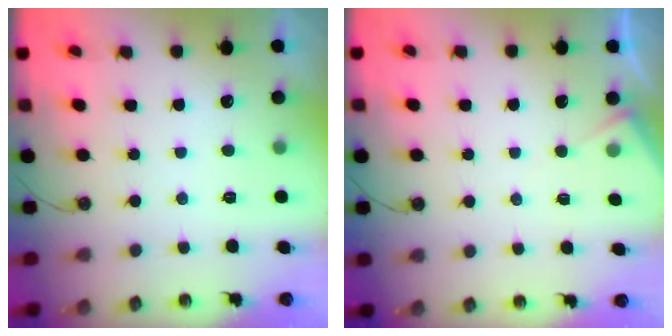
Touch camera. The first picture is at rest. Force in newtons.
{"total": 4.4, "press": 4.4, "slide": 0.4}